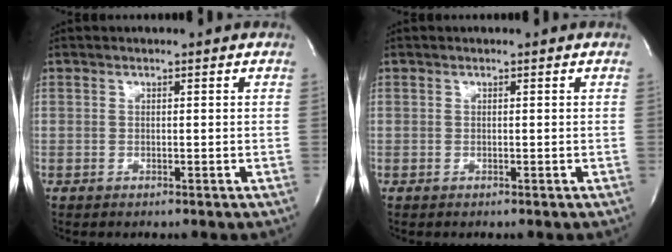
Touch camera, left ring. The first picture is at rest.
{"total": 0.0}